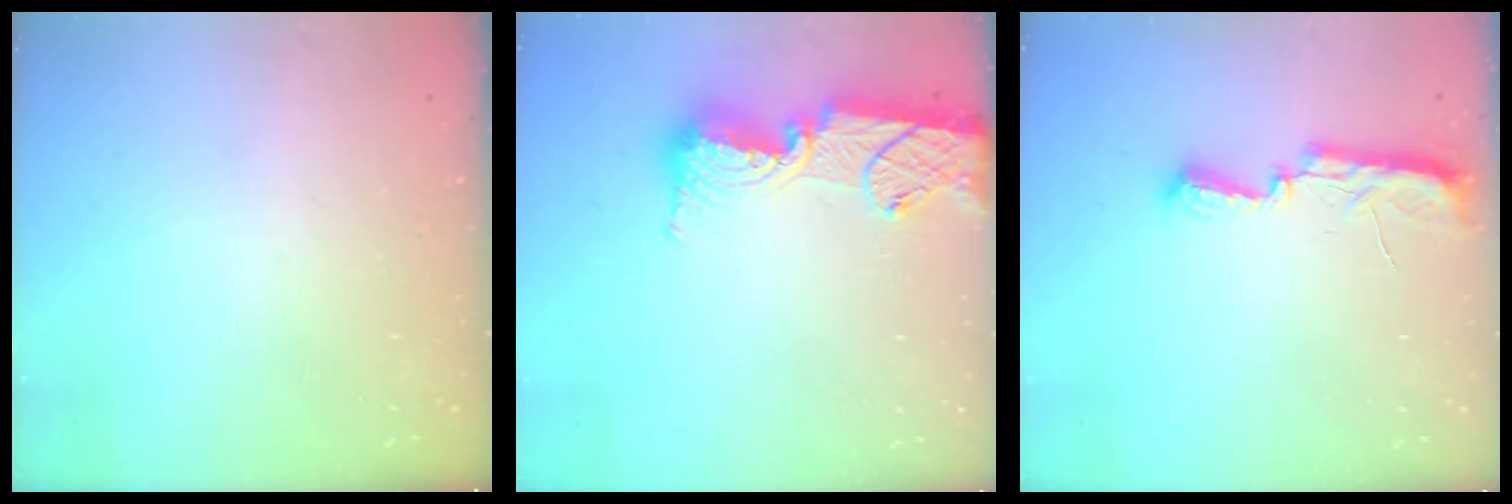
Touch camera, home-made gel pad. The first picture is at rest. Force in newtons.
{"total": 16.0, "press": 15.9, "slide": 1.4}
{"total": 7.6, "press": 7.6, "slide": 0.7}